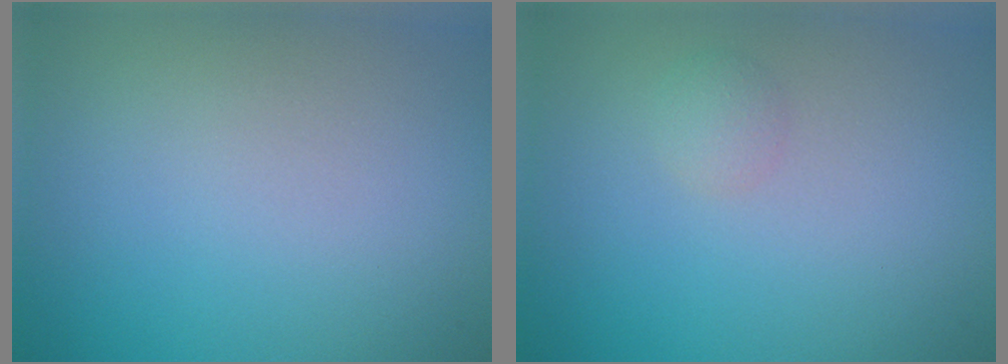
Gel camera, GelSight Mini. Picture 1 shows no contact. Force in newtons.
{"total": 1.1, "press": 1.1, "slide": 0.1}